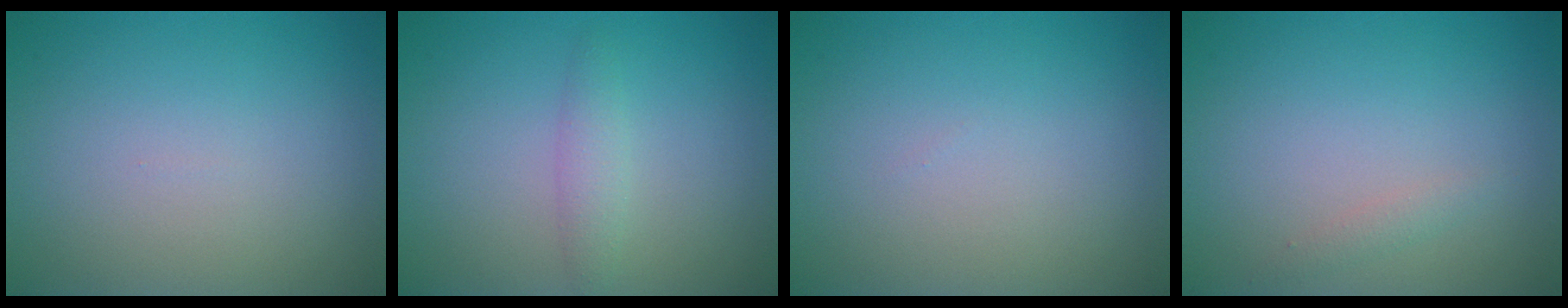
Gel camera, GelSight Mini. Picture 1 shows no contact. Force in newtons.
{"total": 1.5, "press": 1.5, "slide": 0.0}
{"total": 0.0}
{"total": 0.8, "press": 0.8, "slide": 0.0}